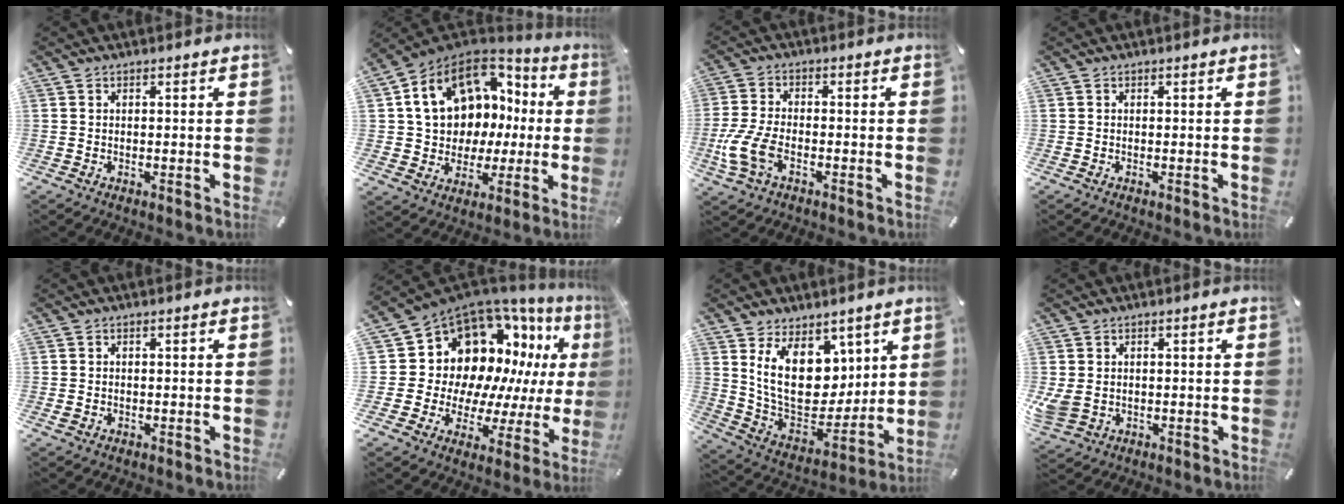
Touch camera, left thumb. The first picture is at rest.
{"total": 16.5, "force": [5.5, 12.8, 8.8], "torque": [-0.170, -0.030, 0.110]}
{"total": 8.8, "force": [-3.3, 4.9, 6.5], "torque": [-0.152, -0.003, -0.059]}
{"total": 0.0}
{"total": 0.9, "force": [-0.1, 0.7, 0.6], "torque": [-0.012, 0.002, -0.002]}
{"total": 16.7, "force": [8.0, 12.7, 7.3], "torque": [-0.119, -0.096, 0.162]}
{"total": 16.8, "force": [6.9, 11.7, 9.9], "torque": [-0.190, -0.058, 0.131]}
{"total": 4.4, "force": [0.4, 3.7, 2.4], "torque": [-0.058, 0.003, 0.011]}